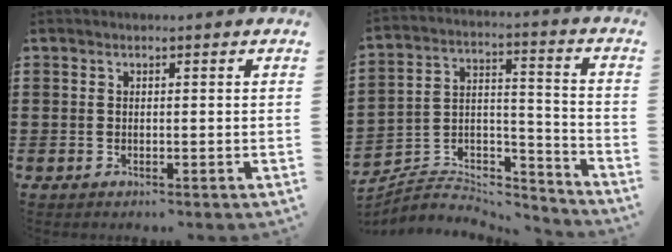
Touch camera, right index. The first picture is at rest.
{"total": 4.8, "force": [-4.2, 2.1, 1.0], "torque": [-0.026, 0.000, -0.086]}